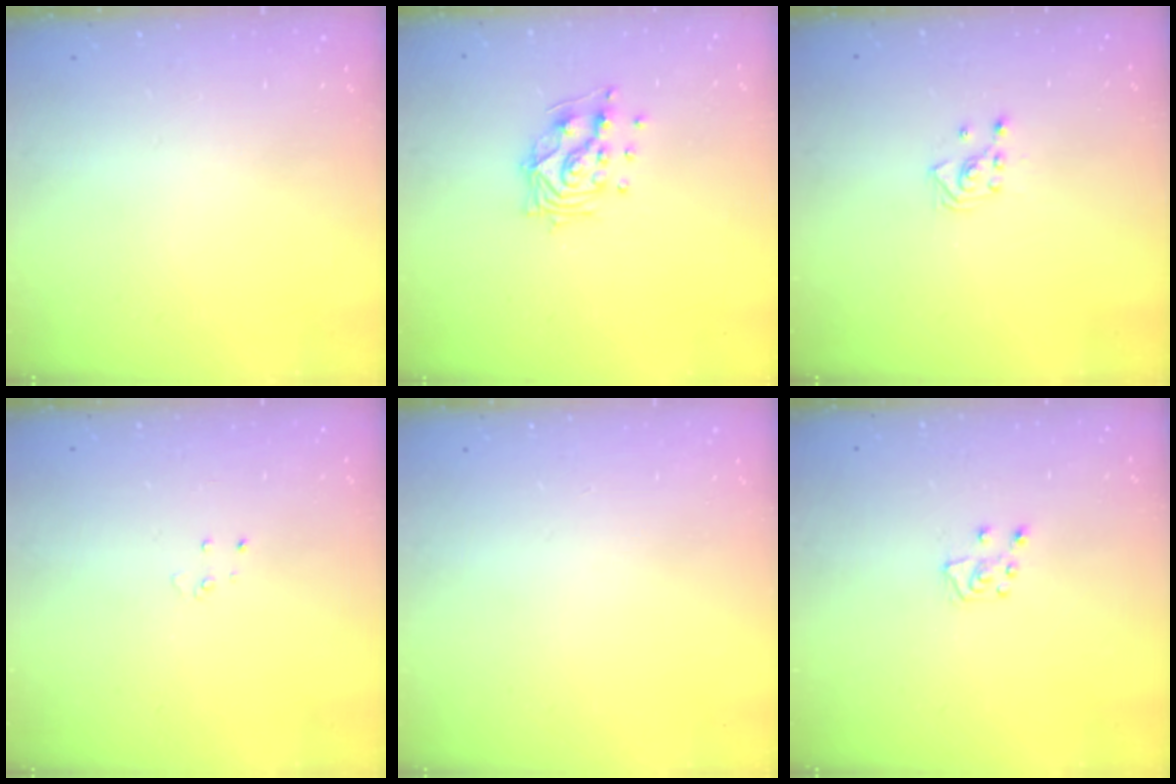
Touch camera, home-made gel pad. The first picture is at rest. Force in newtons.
{"total": 11.0, "press": 11.0, "slide": 0.9}
{"total": 3.2, "press": 3.2, "slide": 0.4}
{"total": 2.7, "press": 2.7, "slide": 0.2}
{"total": 0.0}
{"total": 6.4, "press": 6.3, "slide": 0.5}